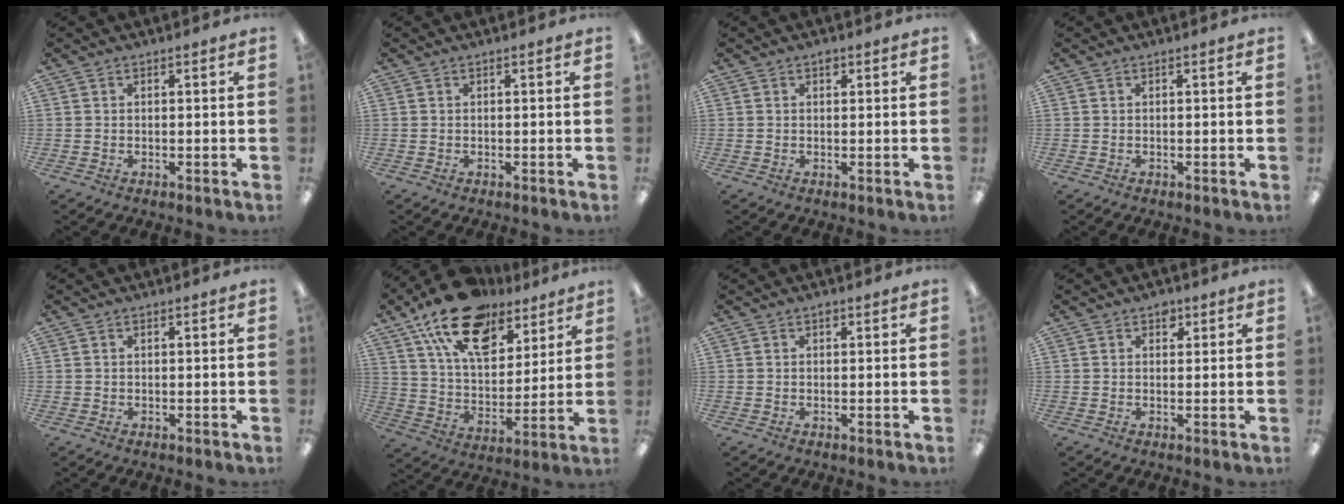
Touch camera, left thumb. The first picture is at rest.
{"total": 0.0}
{"total": 1.2, "force": [0.7, 0.8, 0.7], "torque": [-0.007, -0.001, 0.011]}
{"total": 0.0}
{"total": 0.5, "force": [0.2, 0.5, 0.1], "torque": [-0.002, 0.004, 0.002]}
{"total": 20.1, "force": [13.5, 10.4, 10.7], "torque": [-0.191, -0.068, 0.242]}
{"total": 0.8, "force": [0.4, 0.5, 0.4], "torque": [-0.009, 0.003, 0.008]}
{"total": 2.5, "force": [1.5, 1.7, 1.1], "torque": [0.002, -0.005, 0.021]}